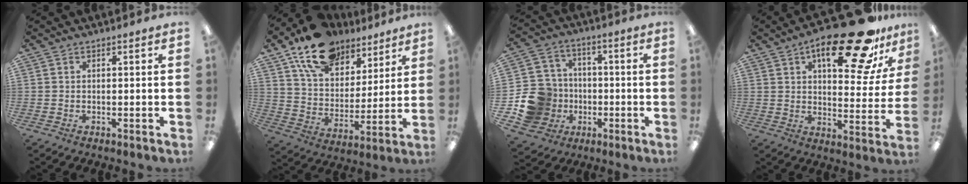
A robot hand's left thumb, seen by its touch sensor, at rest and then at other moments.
{"total": 17.8, "force": [11.9, 10.3, 8.2], "torque": [-0.146, -0.056, 0.217]}
{"total": 13.9, "force": [-4.0, 12.7, 4.1], "torque": [-0.088, 0.037, -0.060]}
{"total": 22.7, "force": [14.3, 8.7, 15.4], "torque": [-0.202, -0.086, 0.228]}